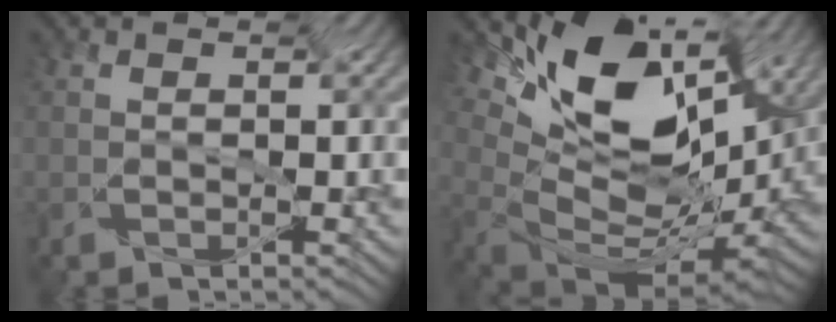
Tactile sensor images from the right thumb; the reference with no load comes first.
{"total": 12.8, "force": [3.3, 6.6, 10.4], "torque": [-0.196, 0.019, 0.078]}